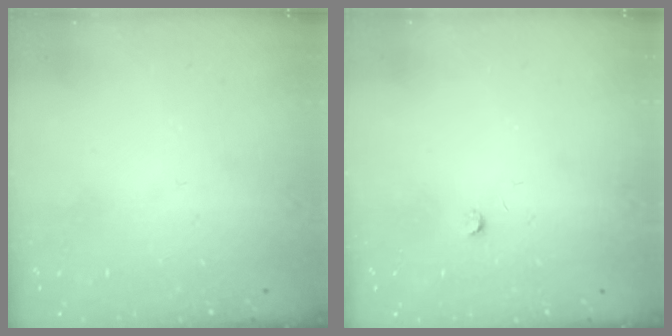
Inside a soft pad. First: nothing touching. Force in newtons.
{"total": 2.5, "press": 2.5, "slide": 0.4}